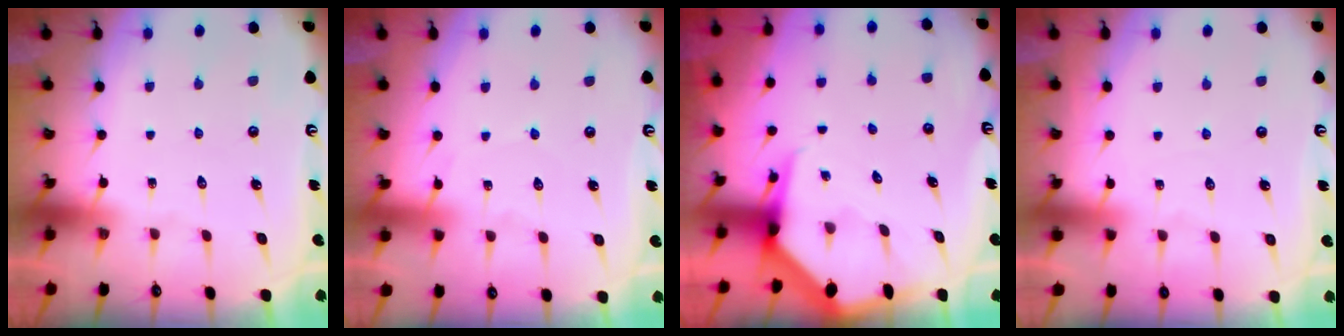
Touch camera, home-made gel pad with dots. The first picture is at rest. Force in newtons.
{"total": 2.4, "press": 2.4, "slide": 0.3}
{"total": 6.7, "press": 6.6, "slide": 0.8}
{"total": 2.6, "press": 2.6, "slide": 0.3}